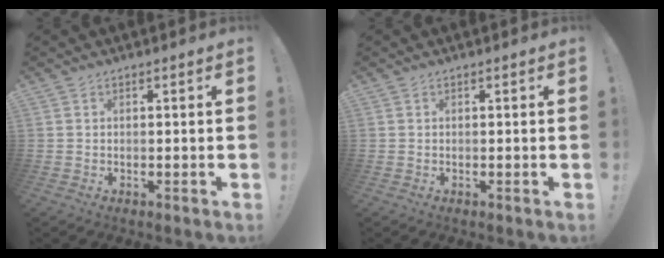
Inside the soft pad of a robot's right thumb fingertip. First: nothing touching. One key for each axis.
{"total": 0.0}